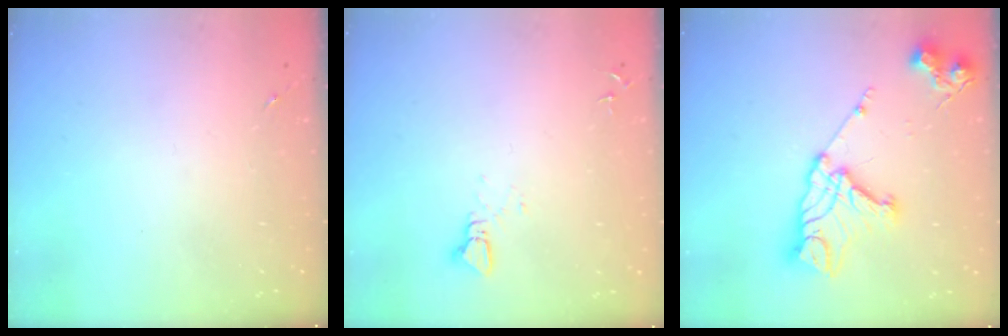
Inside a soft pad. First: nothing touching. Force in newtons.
{"total": 2.3, "press": 2.3, "slide": 0.1}
{"total": 18.0, "press": 17.9, "slide": 1.7}